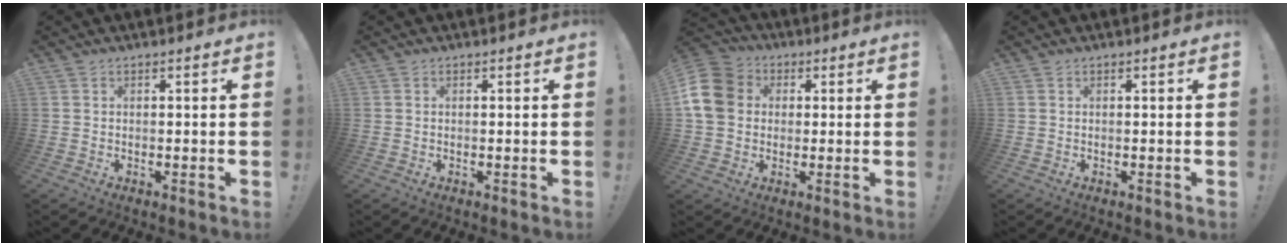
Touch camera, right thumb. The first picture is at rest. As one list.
[{"total": 0.0}, {"total": 13.0, "force": [1.8, 10.9, 7.0], "torque": [-0.123, 0.013, 0.042]}, {"total": 0.0}]